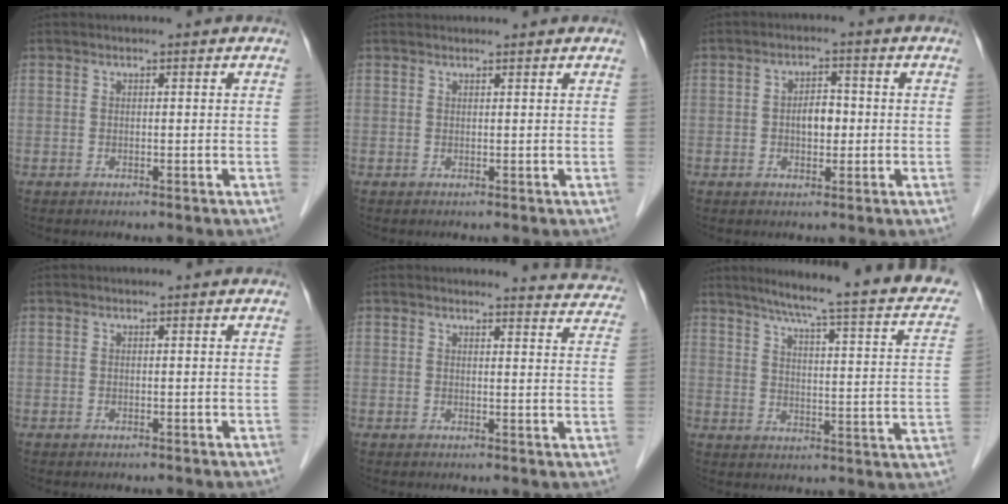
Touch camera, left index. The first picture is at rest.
{"total": 3.9, "force": [3.8, 0.5, 0.6], "torque": [-0.009, 0.037, 0.058]}
{"total": 3.6, "force": [-0.4, 2.0, 3.0], "torque": [-0.051, 0.009, -0.004]}
{"total": 0.0}
{"total": 7.0, "force": [7.0, 0.8, 0.0], "torque": [0.017, -0.034, 0.051]}
{"total": 21.7, "force": [17.3, 1.8, 12.9], "torque": [-0.176, -0.015, 0.203]}